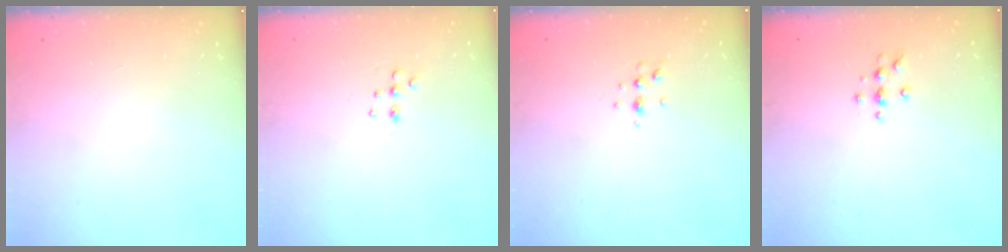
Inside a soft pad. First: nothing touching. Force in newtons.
{"total": 5.3, "press": 5.3, "slide": 0.6}
{"total": 4.1, "press": 3.7, "slide": 1.8}
{"total": 4.0, "press": 4.0, "slide": 0.5}